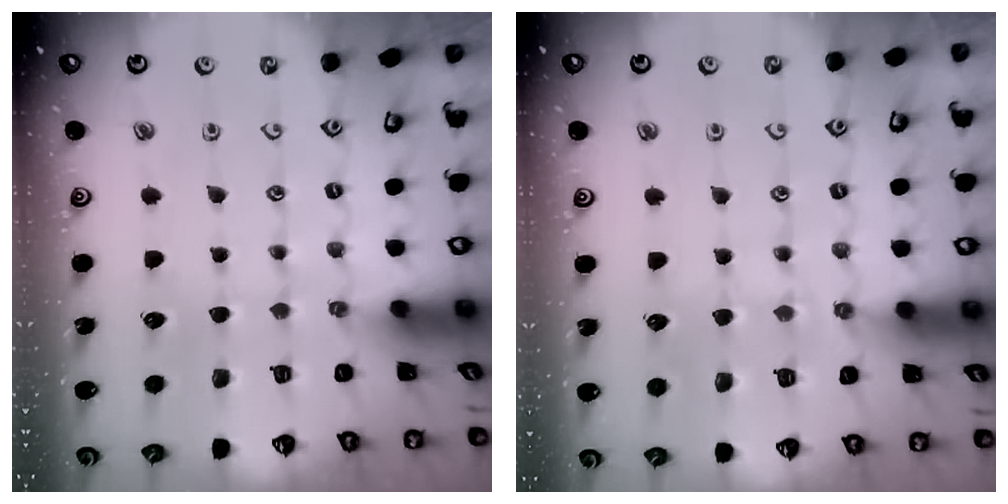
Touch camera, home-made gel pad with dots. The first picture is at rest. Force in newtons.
{"total": 5.3, "press": 5.3, "slide": 0.6}